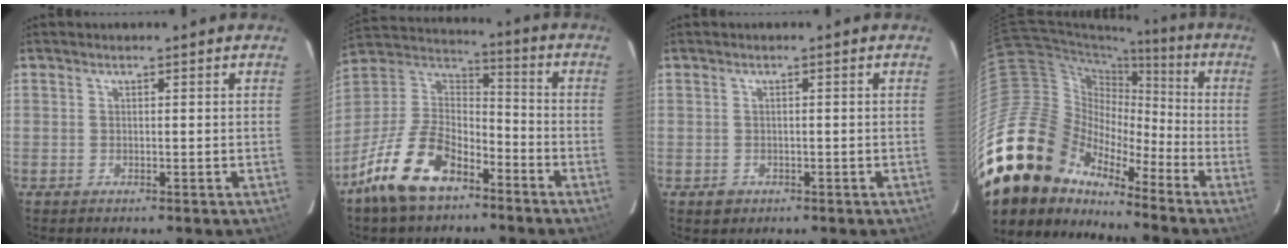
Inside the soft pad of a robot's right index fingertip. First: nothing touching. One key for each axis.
{"total": 18.3, "fx": -11.6, "fy": 9.2, "fz": 10.8, "tx": -0.240, "ty": 0.003, "tz": -0.213}
{"total": 2.3, "fx": -0.8, "fy": 2.0, "fz": 0.5, "tx": -0.011, "ty": 0.000, "tz": -0.008}
{"total": 20.6, "fx": -15.3, "fy": 11.7, "fz": 7.3, "tx": -0.149, "ty": 0.012, "tz": -0.288}